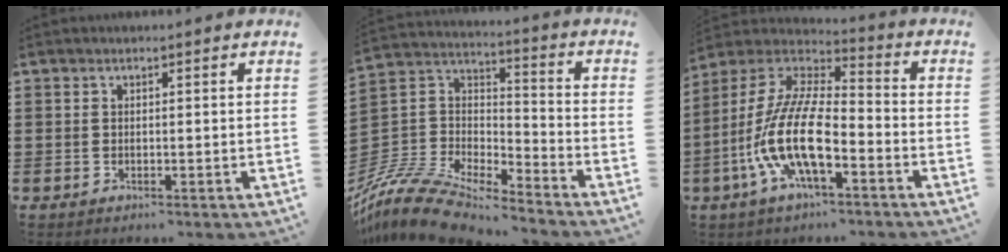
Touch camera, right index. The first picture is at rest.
{"total": 11.6, "force": [-10.7, 2.4, 4.0], "torque": [-0.105, 0.014, -0.222]}
{"total": 13.5, "force": [-5.4, 4.9, 11.4], "torque": [-0.272, -0.010, -0.115]}